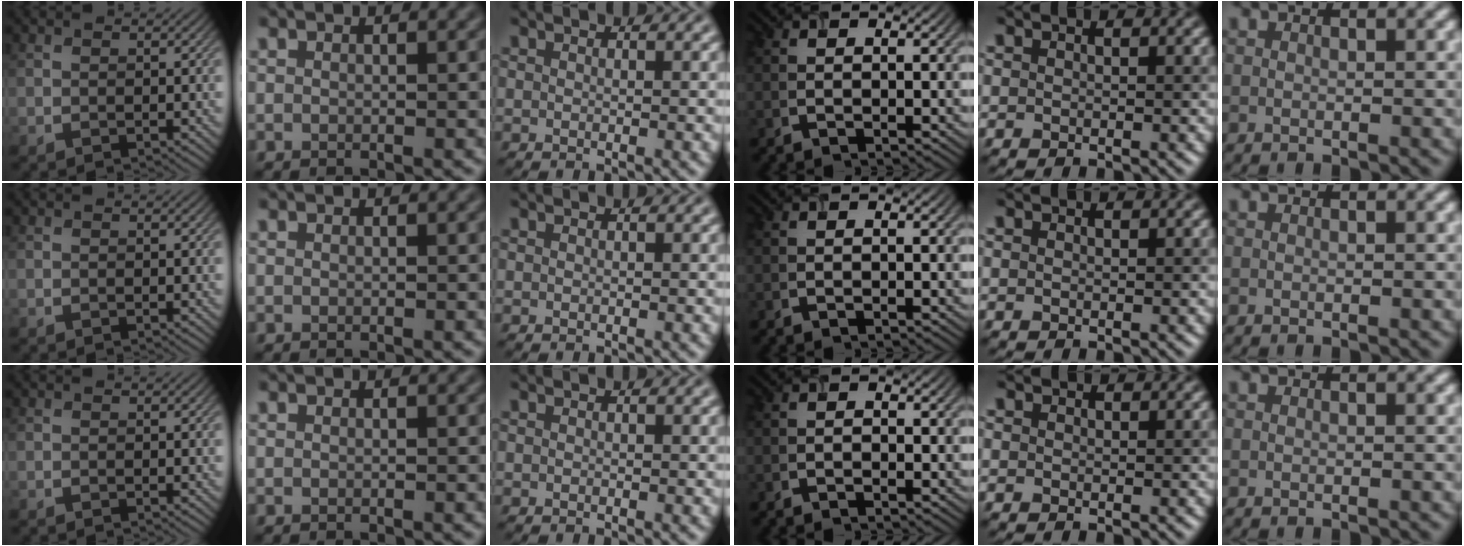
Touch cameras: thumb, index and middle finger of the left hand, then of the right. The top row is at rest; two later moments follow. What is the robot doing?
{"motion": "insert", "object": "airpods case & airpods"}